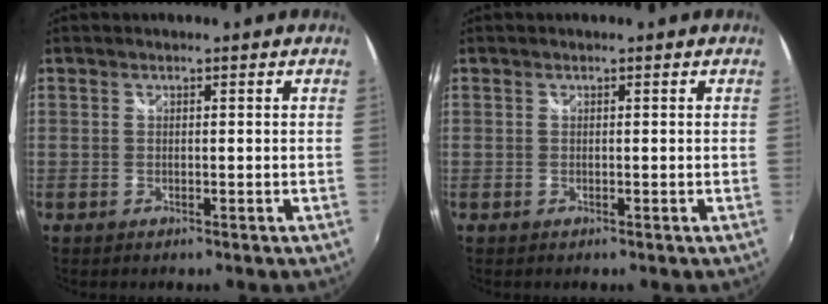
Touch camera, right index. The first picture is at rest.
{"total": 0.0}